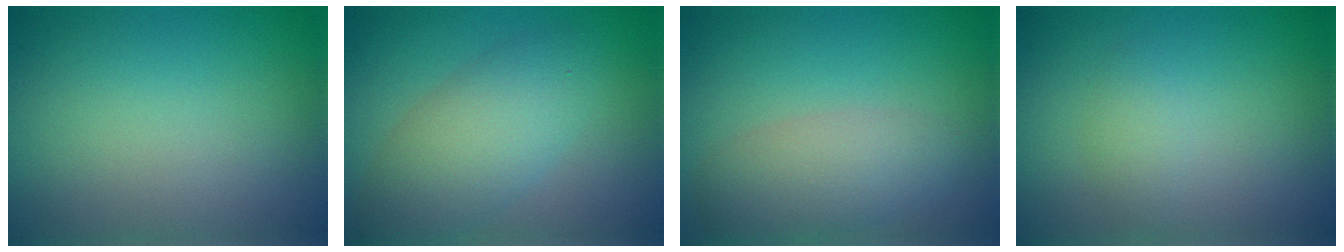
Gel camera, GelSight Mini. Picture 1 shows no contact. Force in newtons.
{"total": 5.3, "press": 5.3, "slide": 0.3}
{"total": 4.1, "press": 4.1, "slide": 0.1}
{"total": 1.4, "press": 1.4, "slide": 0.1}